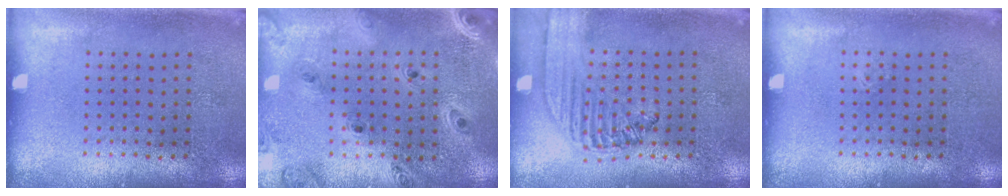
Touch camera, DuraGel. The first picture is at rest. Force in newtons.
{"total": 1.3, "press": 1.3, "slide": 0.2}
{"total": 1.5, "press": 1.4, "slide": 0.5}
{"total": 0.0}